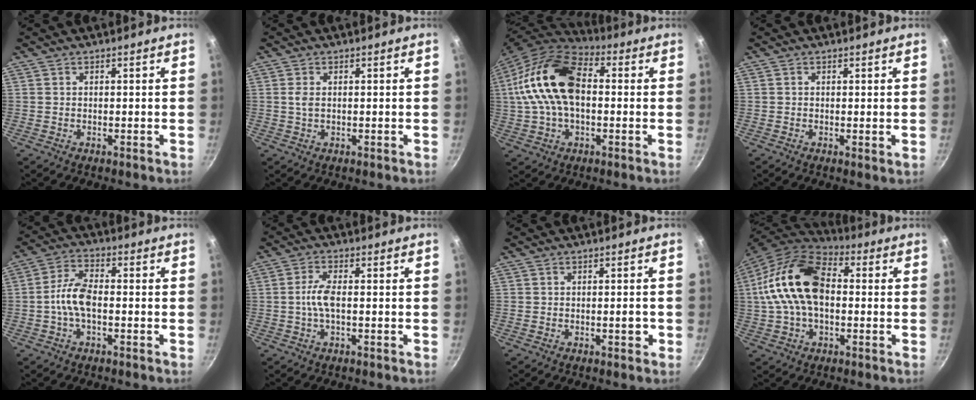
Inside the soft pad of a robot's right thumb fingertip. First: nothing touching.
{"total": 1.7, "force": [0.2, 0.9, 1.4], "torque": [-0.027, 0.000, 0.004]}
{"total": 18.4, "force": [1.4, 11.4, 14.4], "torque": [-0.264, 0.030, 0.010]}
{"total": 0.6, "force": [0.2, 0.2, 0.5], "torque": [-0.007, -0.006, -0.001]}
{"total": 6.9, "force": [-1.4, 3.4, 5.8], "torque": [-0.114, 0.026, -0.036]}
{"total": 4.2, "force": [-0.6, 1.3, 3.9], "torque": [-0.090, 0.011, -0.016]}
{"total": 1.9, "force": [-0.7, 0.9, 1.5], "torque": [-0.012, 0.007, -0.012]}
{"total": 17.7, "force": [0.7, 11.2, 13.7], "torque": [-0.242, 0.031, -0.003]}